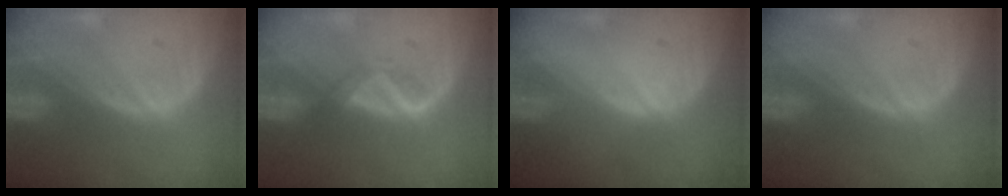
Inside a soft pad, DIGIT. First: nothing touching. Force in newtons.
{"total": 2.1, "press": 2.0, "slide": 0.6}
{"total": 0.0}
{"total": 0.0}